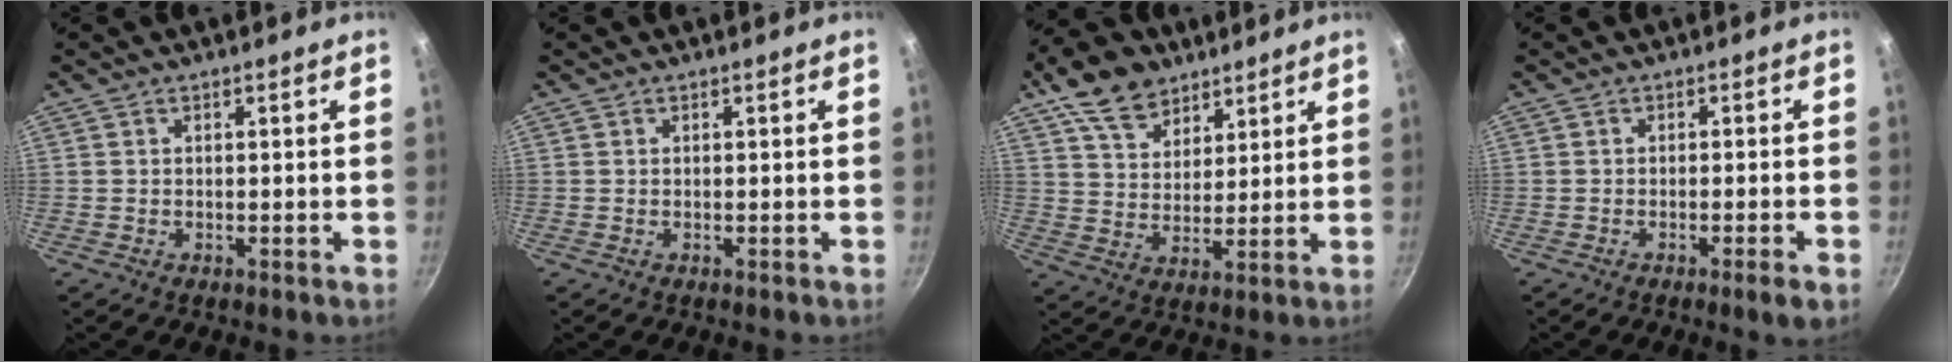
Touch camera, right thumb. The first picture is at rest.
{"total": 0.0}
{"total": 12.0, "force": [7.6, 7.6, 5.4], "torque": [-0.062, -0.025, 0.137]}
{"total": 3.2, "force": [-1.6, 0.2, 2.7], "torque": [-0.050, 0.006, -0.022]}